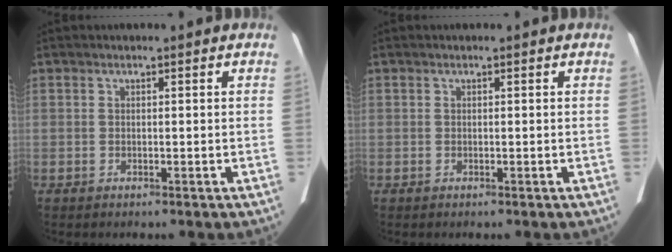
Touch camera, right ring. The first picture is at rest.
{"total": 0.0}